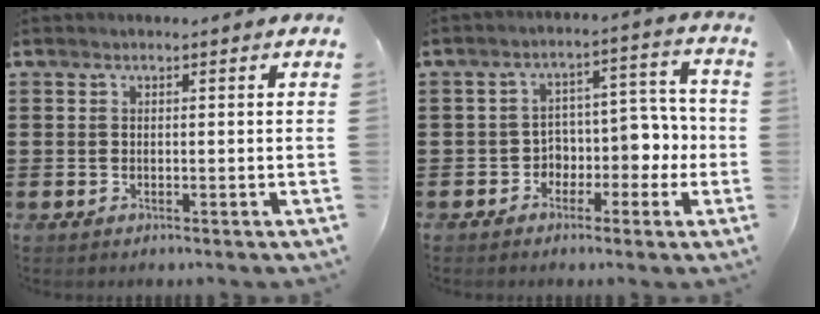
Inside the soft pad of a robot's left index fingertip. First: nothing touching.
{"total": 4.8, "force": [-1.9, 3.8, 2.1], "torque": [-0.044, 0.007, -0.044]}